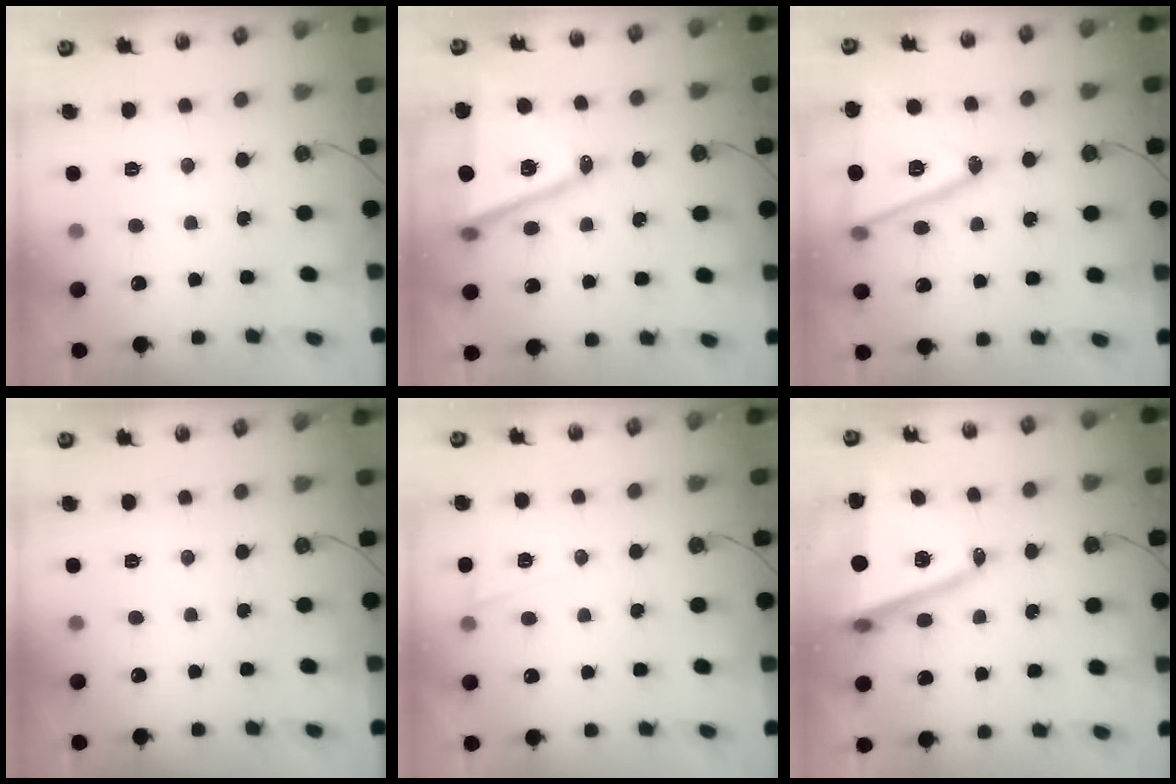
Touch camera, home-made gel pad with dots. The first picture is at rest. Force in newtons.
{"total": 16.0, "press": 15.5, "slide": 3.8}
{"total": 18.1, "press": 17.8, "slide": 3.4}
{"total": 0.0}
{"total": 5.0, "press": 4.0, "slide": 2.9}
{"total": 13.6, "press": 13.0, "slide": 4.1}